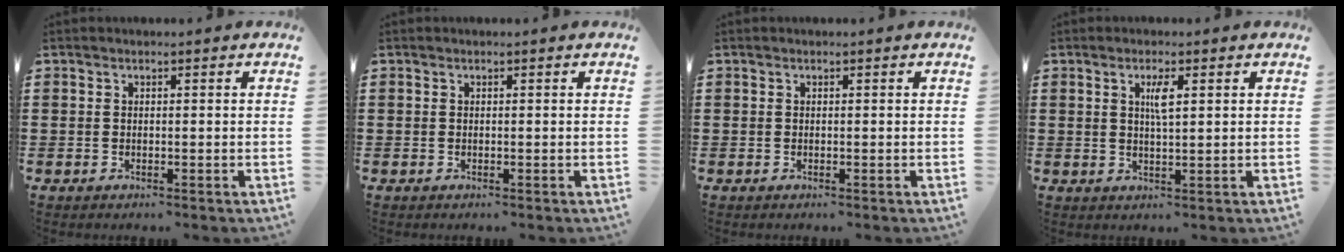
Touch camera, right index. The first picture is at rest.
{"total": 0.0}
{"total": 0.0}
{"total": 2.7, "force": [1.0, 0.5, 2.5], "torque": [-0.043, 0.001, 0.012]}